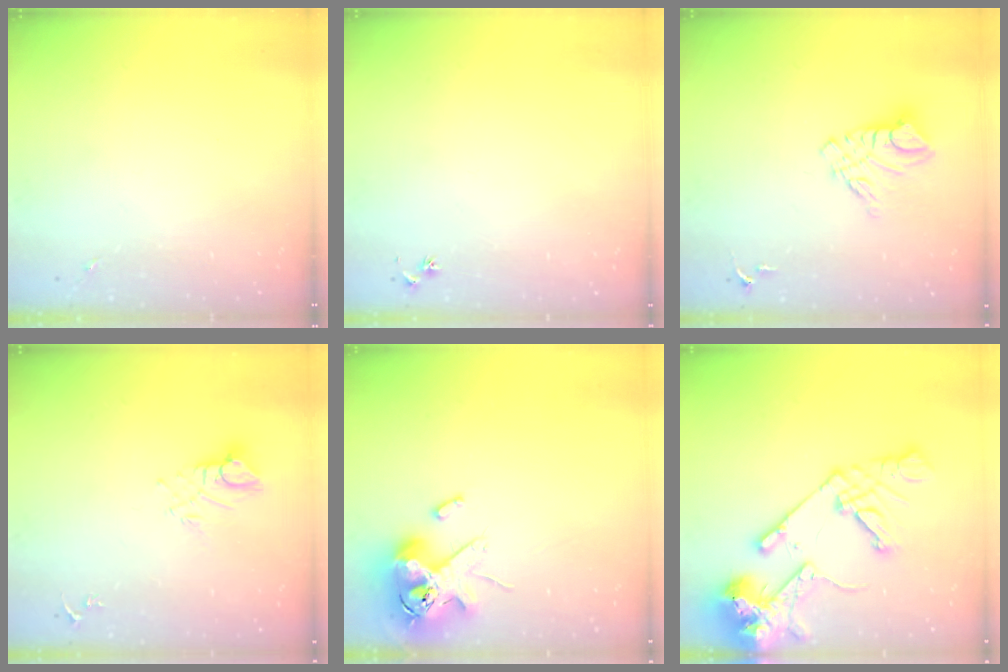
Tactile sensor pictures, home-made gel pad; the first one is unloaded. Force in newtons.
{"total": 3.0, "press": 2.9, "slide": 0.3}
{"total": 10.3, "press": 10.3, "slide": 0.9}
{"total": 6.2, "press": 6.2, "slide": 0.5}
{"total": 13.9, "press": 13.7, "slide": 2.4}
{"total": 18.1, "press": 17.9, "slide": 2.8}